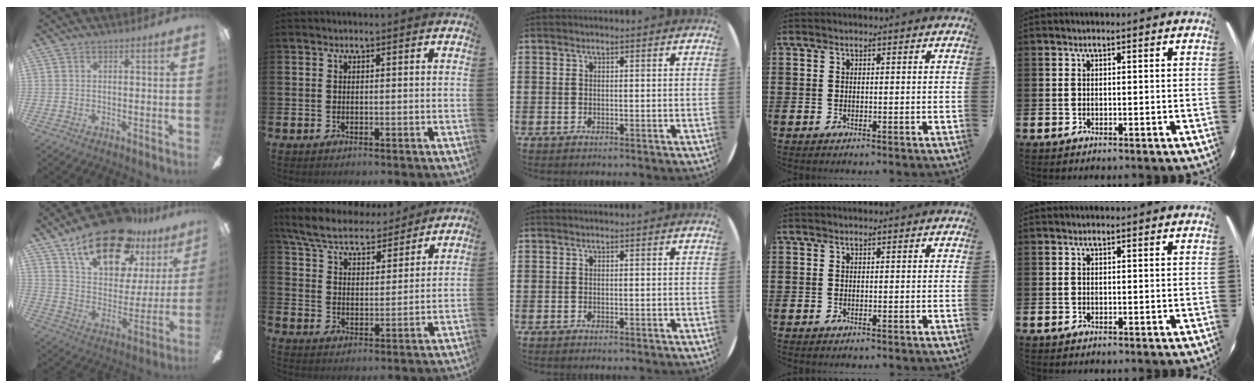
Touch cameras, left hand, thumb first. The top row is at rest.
{"thumb": {"total": 21.7, "force": [14.8, 9.9, 12.4], "torque": [-0.199, -0.086, 0.257]}, "index": {"total": 7.2, "force": [6.7, 1.8, 2.1], "torque": [-0.075, -0.038, 0.117]}}